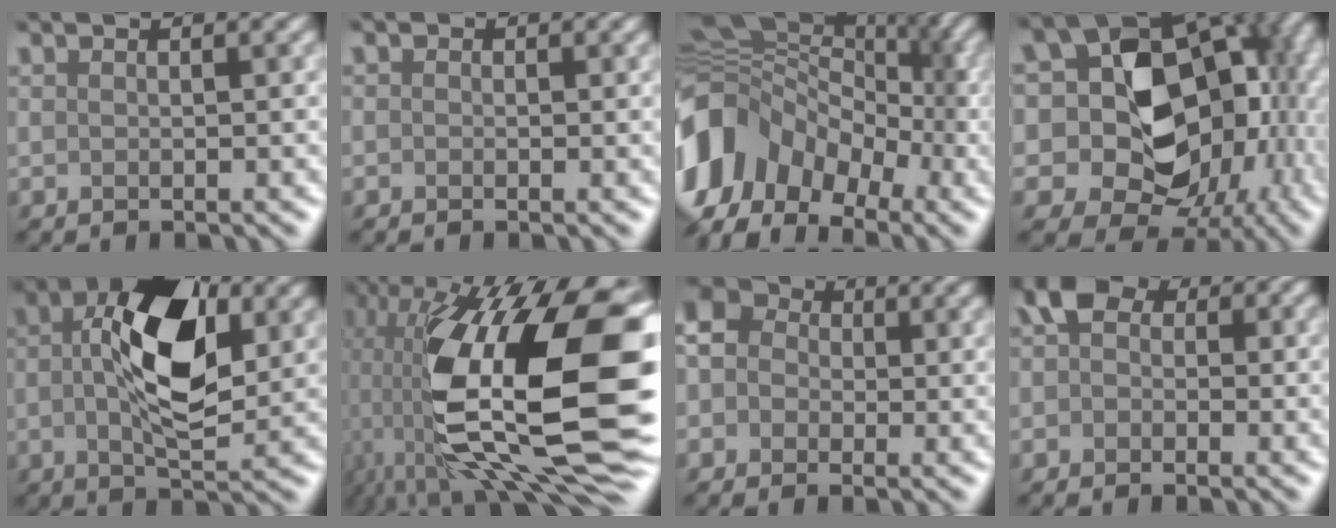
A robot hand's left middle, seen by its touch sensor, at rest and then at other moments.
{"total": 1.3, "force": [-0.6, -0.6, -0.9], "torque": [-0.003, 0.001, 0.004]}
{"total": 8.8, "force": [-4.6, 6.4, 3.8], "torque": [-0.110, 0.004, -0.076]}
{"total": 16.8, "force": [-0.2, 13.8, 9.6], "torque": [-0.151, -0.007, 0.035]}
{"total": 6.9, "force": [0.8, 2.5, 6.4], "torque": [-0.137, 0.015, 0.028]}
{"total": 17.6, "force": [0.3, 7.7, 15.9], "torque": [-0.339, -0.013, 0.030]}
{"total": 2.2, "force": [-1.3, 1.7, -0.2], "torque": [-0.016, 0.007, -0.007]}
{"total": 1.4, "force": [-0.9, 1.0, 0.4], "torque": [-0.032, 0.008, -0.003]}